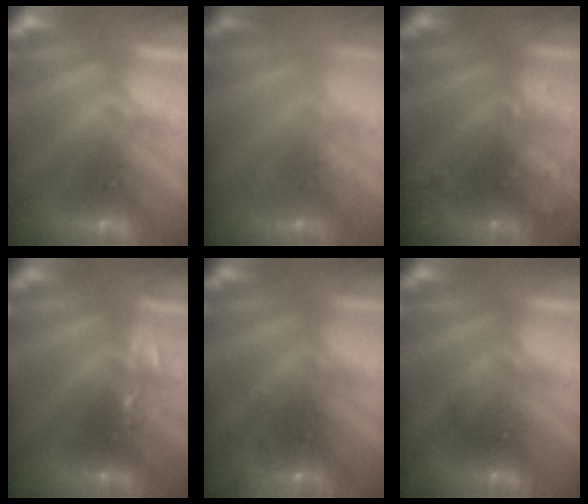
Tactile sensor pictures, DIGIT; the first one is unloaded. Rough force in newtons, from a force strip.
{"total": 2.4}
{"total": 9.0}
{"total": 2.4}
{"total": 7.9}
{"total": 2.2}